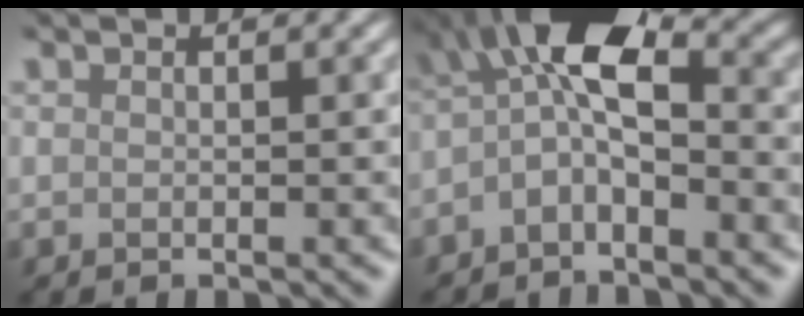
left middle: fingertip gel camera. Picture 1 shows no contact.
{"total": 4.3, "force": [-1.5, 1.2, 3.8], "torque": [-0.102, 0.024, -0.018]}